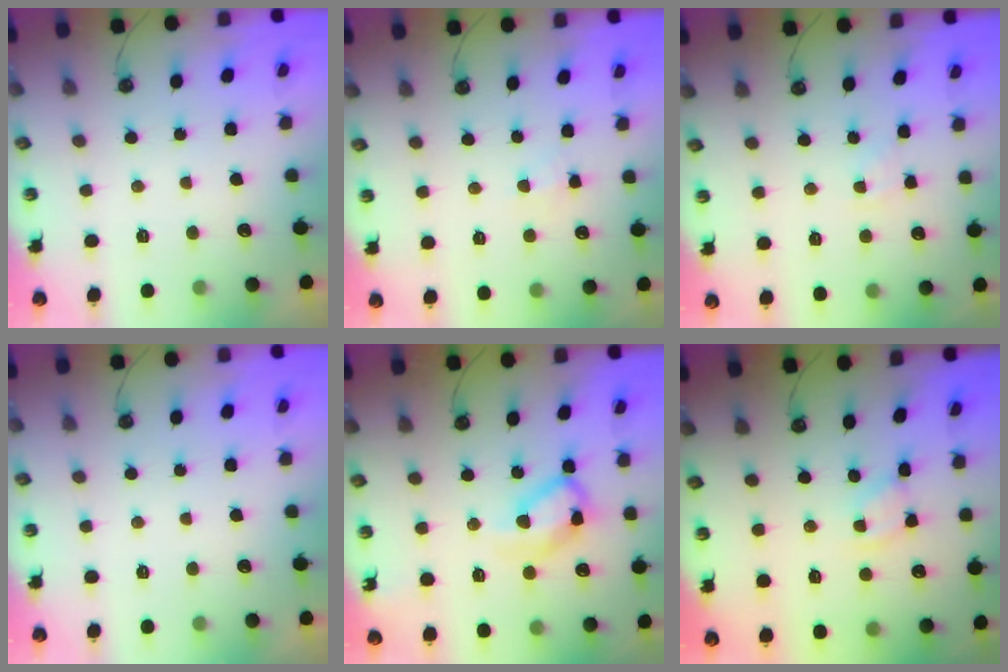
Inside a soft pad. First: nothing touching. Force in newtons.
{"total": 3.4, "press": 3.4, "slide": 0.6}
{"total": 3.1, "press": 3.0, "slide": 0.5}
{"total": 0.0}
{"total": 13.3, "press": 13.3, "slide": 1.2}
{"total": 1.9, "press": 1.9, "slide": 0.3}